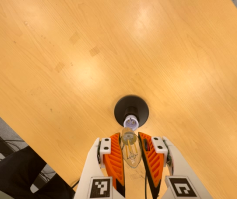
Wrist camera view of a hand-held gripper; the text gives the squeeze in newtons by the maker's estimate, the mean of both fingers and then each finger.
{"total": 20.8, "left": 22.9, "right": 18.8}